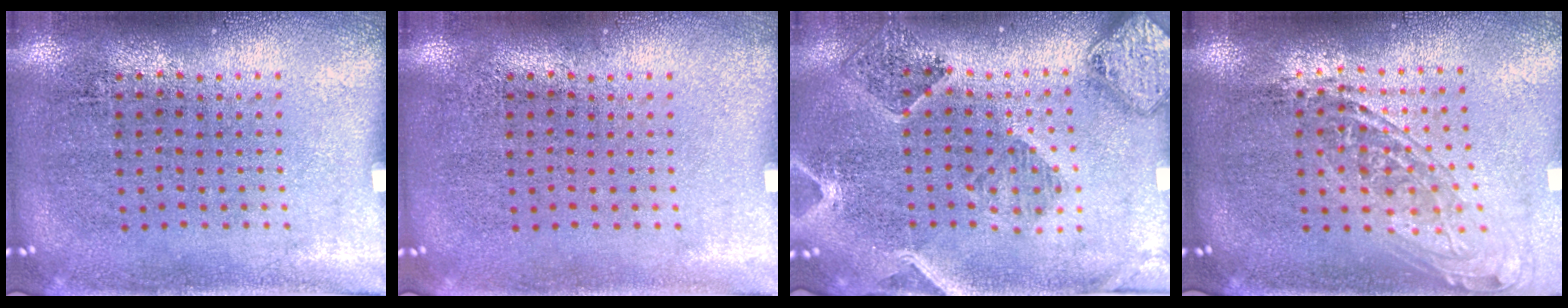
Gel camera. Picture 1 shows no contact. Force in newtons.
{"total": 0.0}
{"total": 1.6, "press": 1.6, "slide": 0.3}
{"total": 1.7, "press": 1.4, "slide": 0.9}